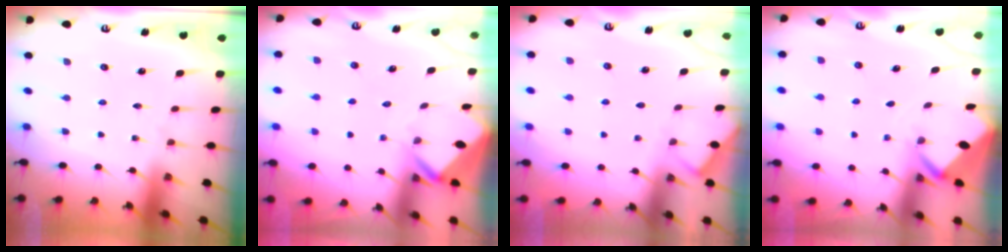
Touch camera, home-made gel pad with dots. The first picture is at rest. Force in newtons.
{"total": 3.2, "press": 3.2, "slide": 0.4}
{"total": 3.0, "press": 2.9, "slide": 0.5}
{"total": 2.0, "press": 2.0, "slide": 0.0}